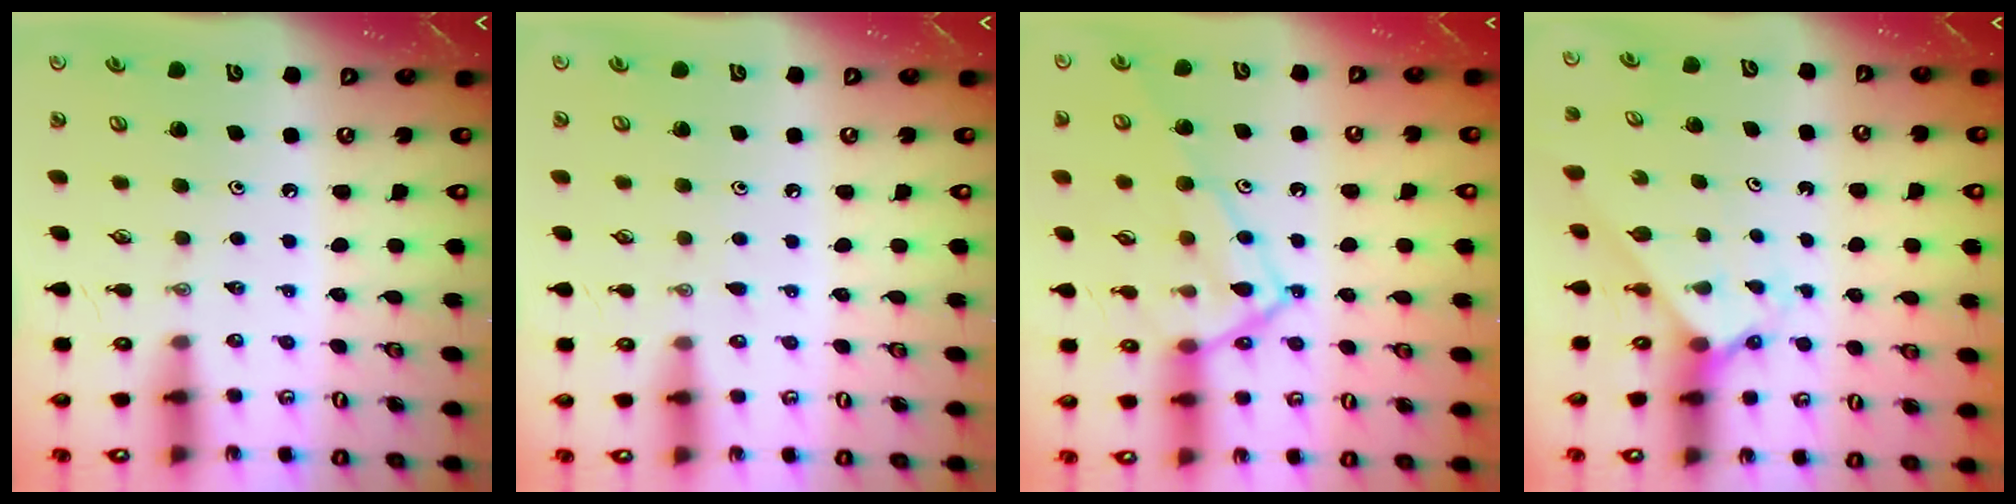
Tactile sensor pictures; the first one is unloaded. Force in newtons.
{"total": 3.5, "press": 3.5, "slide": 0.4}
{"total": 15.3, "press": 15.3, "slide": 1.1}
{"total": 2.3, "press": 2.3, "slide": 0.2}